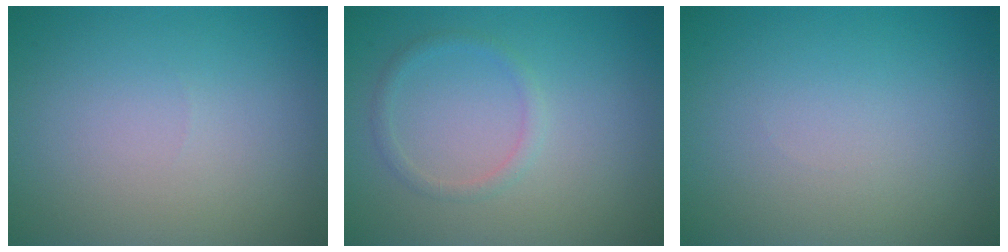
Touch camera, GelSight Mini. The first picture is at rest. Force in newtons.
{"total": 1.2, "press": 1.2, "slide": 0.0}
{"total": 0.0}